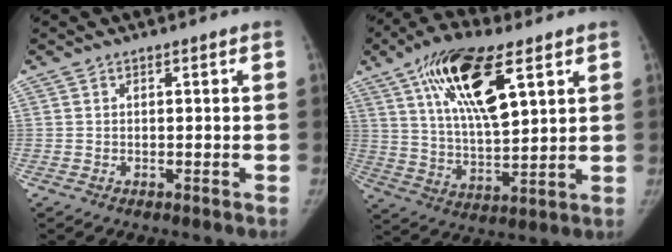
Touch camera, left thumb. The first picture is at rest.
{"total": 17.8, "force": [8.2, 6.7, 14.2], "torque": [-0.235, -0.023, 0.149]}